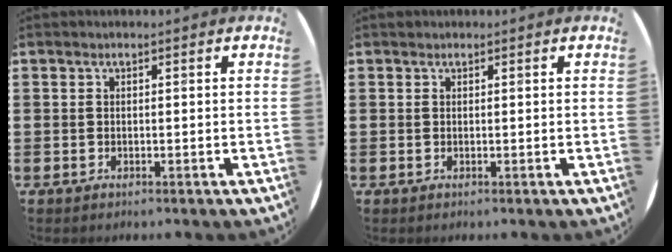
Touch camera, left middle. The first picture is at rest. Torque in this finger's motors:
{"motor_torque": [0.06, 0.00, -0.02, -0.01]}